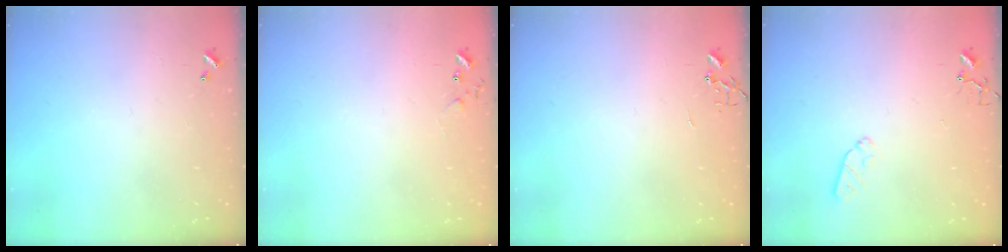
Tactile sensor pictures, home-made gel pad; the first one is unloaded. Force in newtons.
{"total": 5.1, "press": 5.0, "slide": 0.8}
{"total": 0.0}
{"total": 5.2, "press": 5.1, "slide": 0.7}